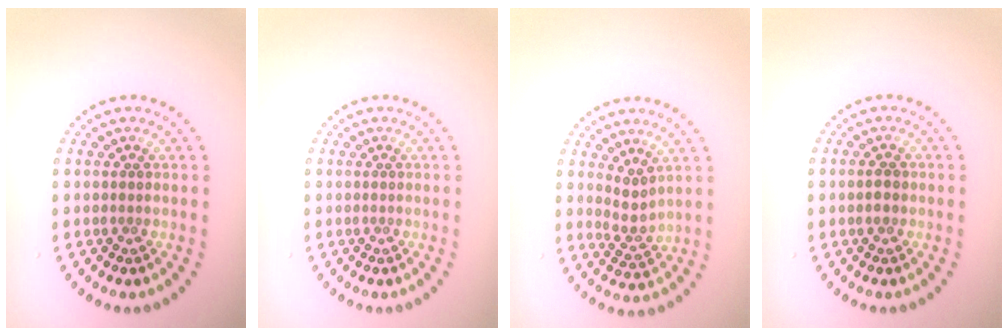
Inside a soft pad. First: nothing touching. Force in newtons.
{"total": 0.0}
{"total": 2.0, "press": 1.6, "slide": 1.3}
{"total": 1.3, "press": 1.3, "slide": 0.3}